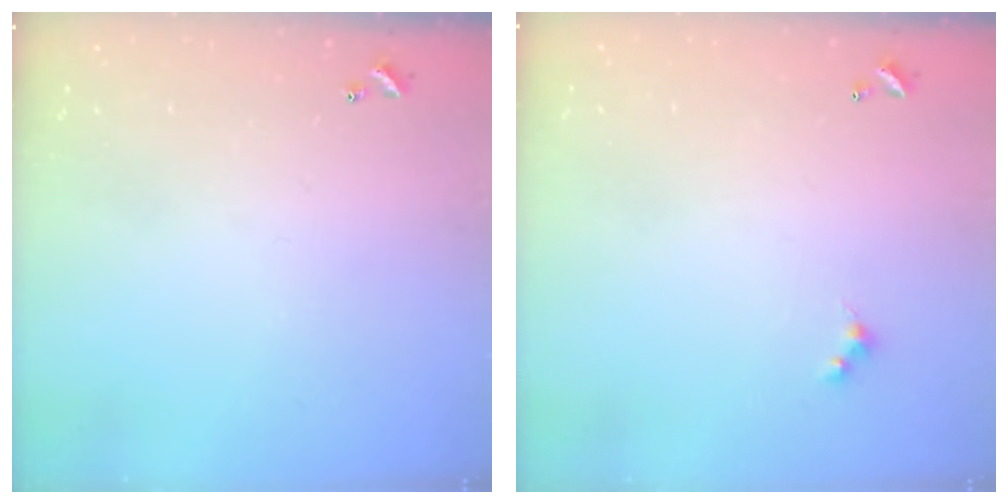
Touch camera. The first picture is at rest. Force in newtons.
{"total": 1.5, "press": 1.4, "slide": 0.3}